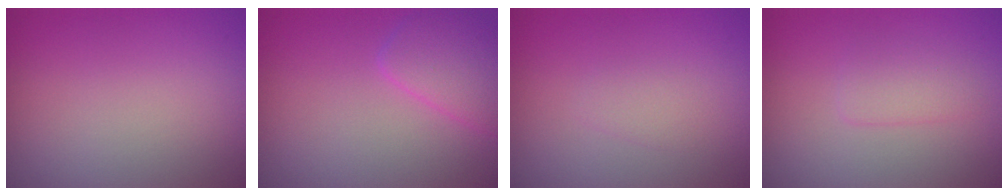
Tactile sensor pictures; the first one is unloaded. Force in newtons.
{"total": 2.9, "press": 2.9, "slide": 0.2}
{"total": 0.9, "press": 0.9, "slide": 0.1}
{"total": 1.6, "press": 1.6, "slide": 0.0}